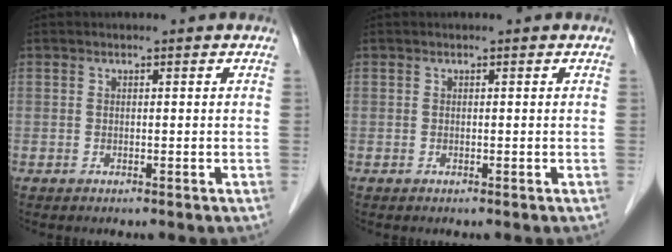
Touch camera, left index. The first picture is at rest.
{"total": 0.0}